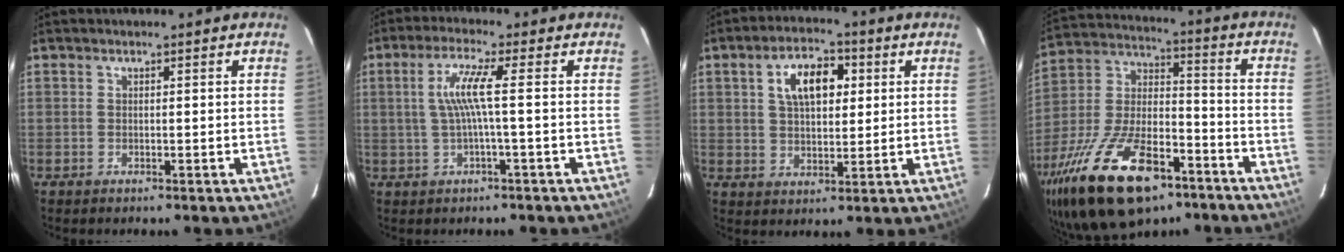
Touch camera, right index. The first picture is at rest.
{"total": 5.4, "force": [-0.2, -0.8, 5.4], "torque": [-0.112, 0.000, 0.003]}
{"total": 9.0, "force": [2.8, 5.0, 7.0], "torque": [-0.118, 0.027, 0.049]}
{"total": 26.8, "force": [-15.8, 12.3, 17.8], "torque": [-0.359, -0.014, -0.260]}